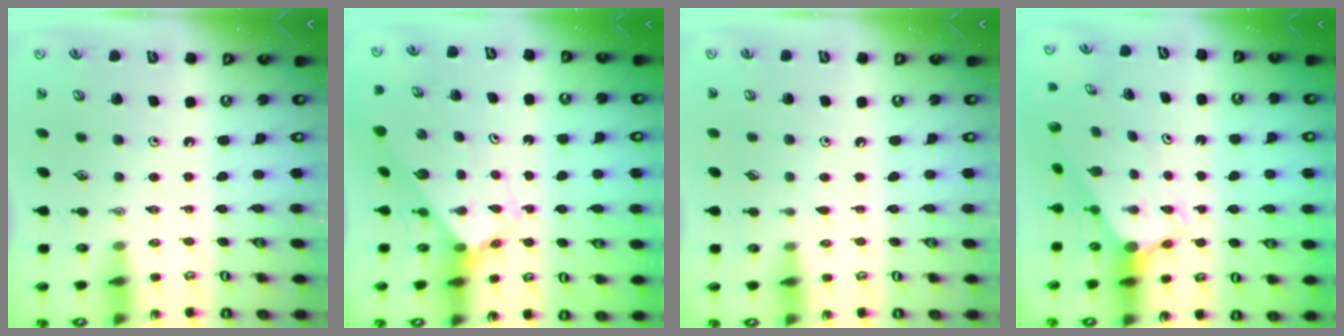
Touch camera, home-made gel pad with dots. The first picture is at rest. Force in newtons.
{"total": 2.8, "press": 2.8, "slide": 0.1}
{"total": 2.9, "press": 2.9, "slide": 0.4}
{"total": 3.1, "press": 3.1, "slide": 0.3}